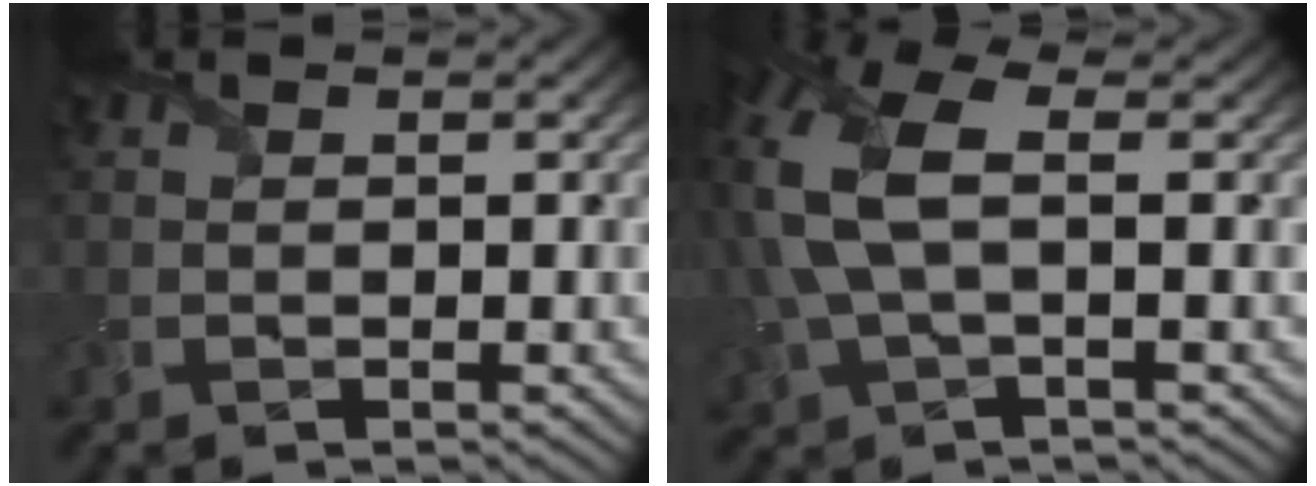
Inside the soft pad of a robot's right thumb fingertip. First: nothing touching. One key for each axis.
{"total": 10.0, "fx": 1.3, "fy": 5.1, "fz": 8.5, "tx": -0.234, "ty": 0.013, "tz": 0.021}